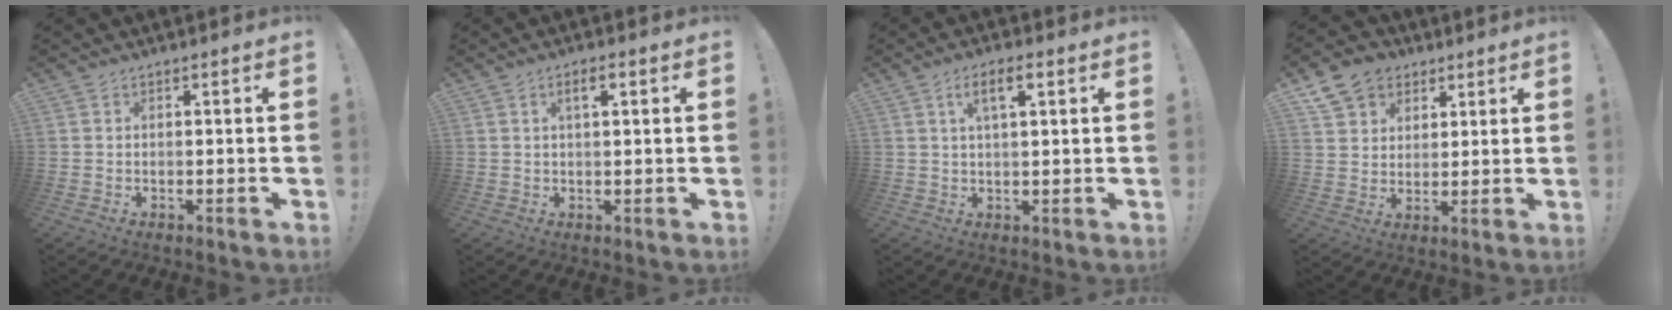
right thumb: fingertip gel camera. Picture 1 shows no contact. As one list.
[{"total": 3.3, "force": [1.4, 0.7, 2.9], "torque": [-0.046, -0.001, 0.018]}, {"total": 5.8, "force": [2.4, 1.6, 5.0], "torque": [-0.079, -0.001, 0.034]}, {"total": 10.8, "force": [6.0, 8.3, 3.4], "torque": [-0.057, -0.027, 0.121]}]